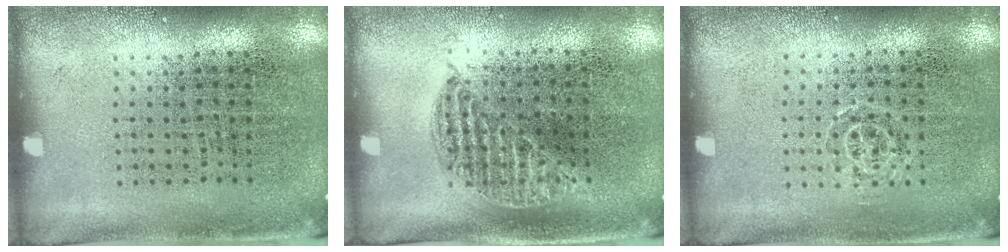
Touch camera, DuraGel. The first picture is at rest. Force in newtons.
{"total": 0.9, "press": 0.8, "slide": 0.4}
{"total": 0.7, "press": 0.5, "slide": 0.4}